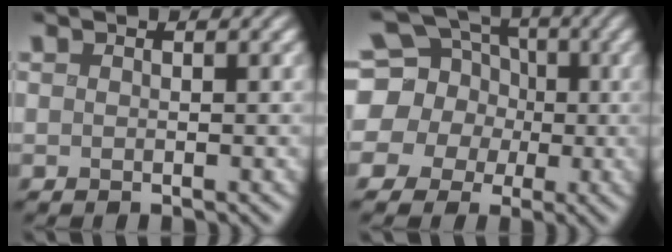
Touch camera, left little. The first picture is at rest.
{"total": 13.7, "force": [1.7, 12.3, 5.7], "torque": [-0.164, 0.024, -0.004]}